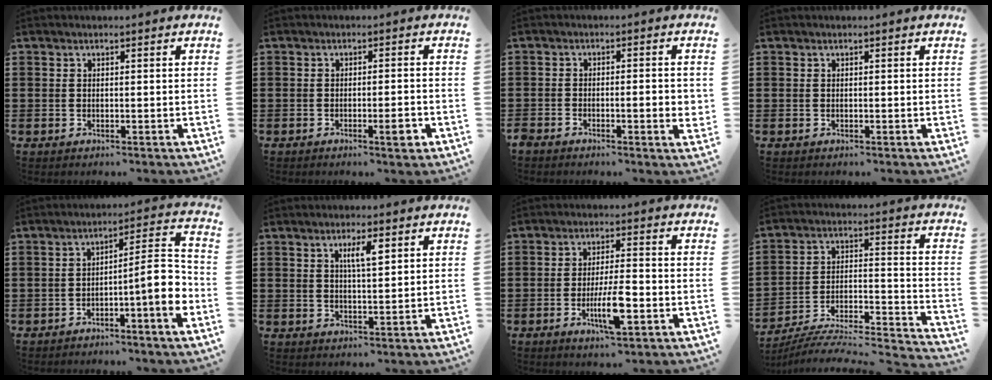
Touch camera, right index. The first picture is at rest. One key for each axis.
{"total": 3.1, "fx": -1.6, "fy": 0.4, "fz": 2.6, "tx": -0.042, "ty": -0.003, "tz": -0.026}
{"total": 3.4, "fx": -1.4, "fy": 0.6, "fz": 3.1, "tx": -0.047, "ty": -0.001, "tz": -0.024}
{"total": 0.0}
{"total": 8.6, "fx": -3.0, "fy": 1.2, "fz": 7.9, "tx": -0.108, "ty": -0.013, "tz": -0.062}
{"total": 3.9, "fx": 1.6, "fy": 0.9, "fz": 3.4, "tx": -0.063, "ty": 0.004, "tz": 0.023}
{"total": 7.2, "fx": -2.5, "fy": 1.5, "fz": 6.5, "tx": -0.133, "ty": -0.012, "tz": -0.047}
{"total": 5.8, "fx": -5.2, "fy": 1.1, "fz": 2.4, "tx": -0.044, "ty": -0.013, "tz": -0.106}